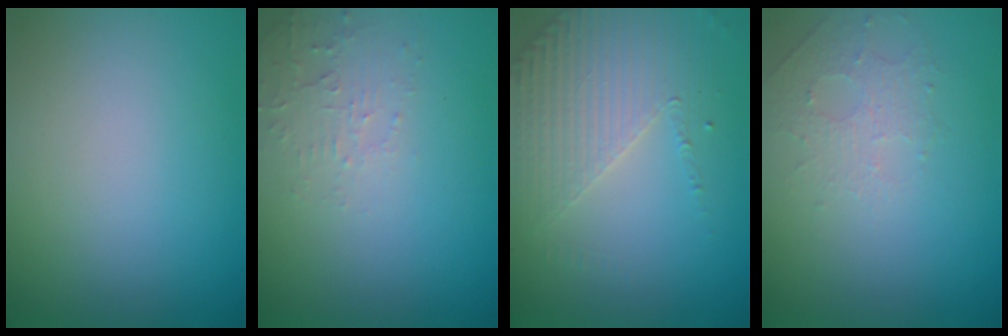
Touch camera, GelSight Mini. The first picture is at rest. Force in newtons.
{"total": 1.9, "press": 1.9, "slide": 0.3}
{"total": 4.3, "press": 3.3, "slide": 2.7}
{"total": 1.5, "press": 1.0, "slide": 1.1}